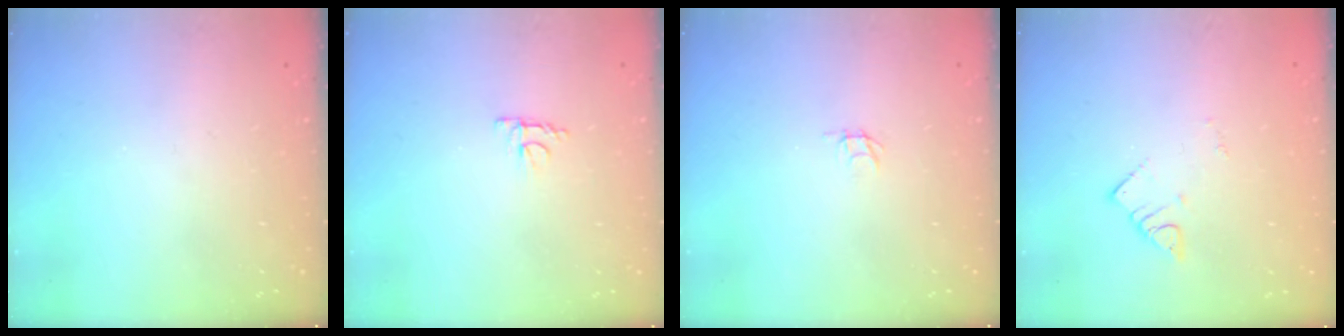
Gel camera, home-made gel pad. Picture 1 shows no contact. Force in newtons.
{"total": 4.1, "press": 4.0, "slide": 0.7}
{"total": 1.8, "press": 1.8, "slide": 0.1}
{"total": 2.7, "press": 2.7, "slide": 0.1}